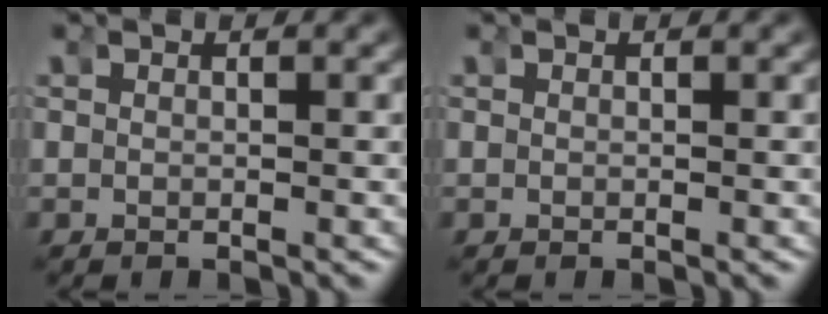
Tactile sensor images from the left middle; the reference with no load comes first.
{"total": 0.0}